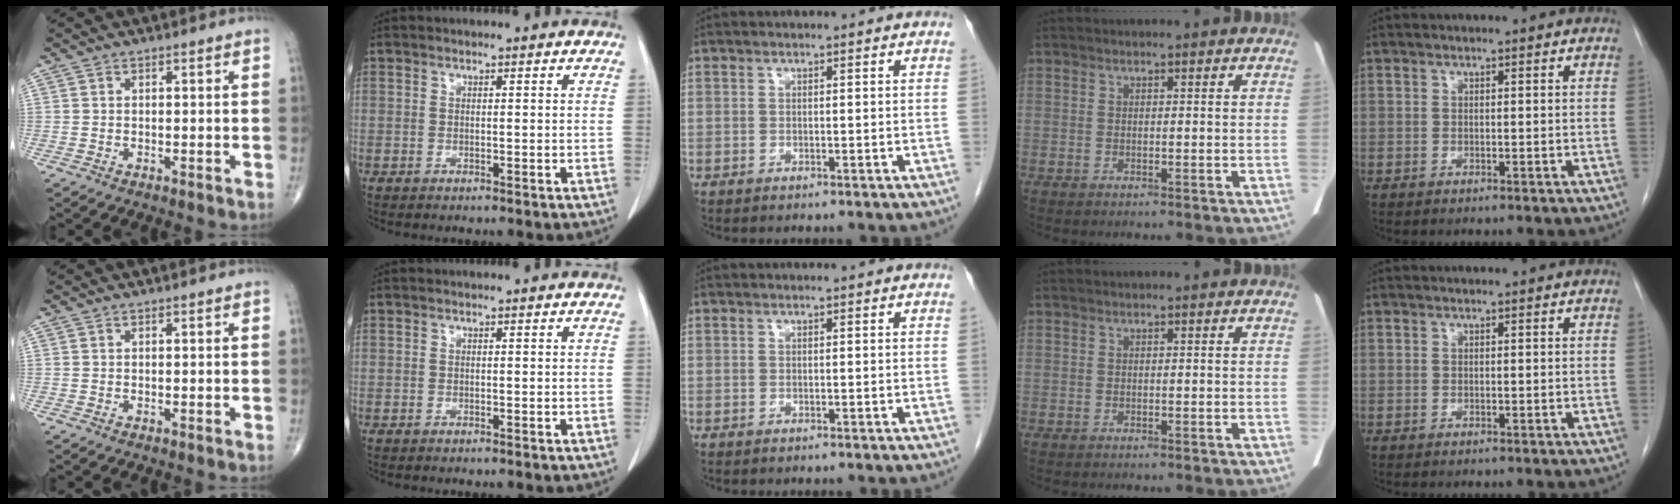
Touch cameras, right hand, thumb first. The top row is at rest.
{}